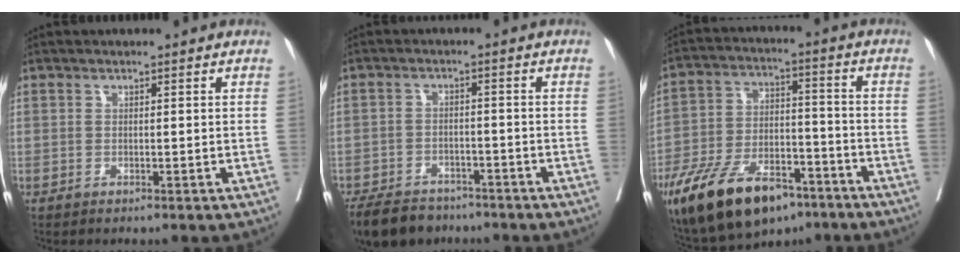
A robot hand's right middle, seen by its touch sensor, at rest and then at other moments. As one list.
[{"total": 10.1, "force": [-8.2, 5.0, 3.4], "torque": [-0.064, -0.011, -0.123]}, {"total": 16.8, "force": [-11.3, 6.9, 10.4], "torque": [-0.199, -0.004, -0.197]}]